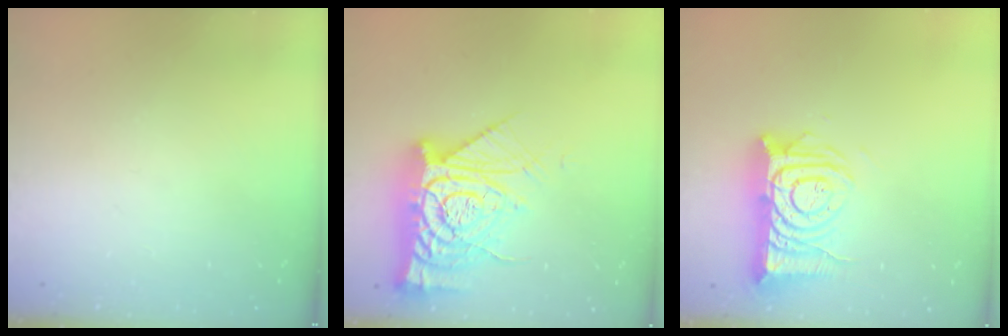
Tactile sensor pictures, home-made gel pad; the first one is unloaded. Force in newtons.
{"total": 22.0, "press": 21.9, "slide": 2.2}
{"total": 14.2, "press": 14.1, "slide": 1.2}